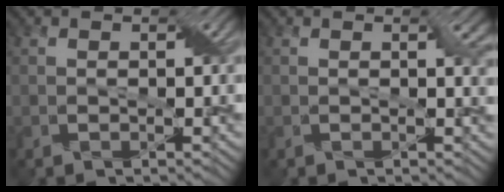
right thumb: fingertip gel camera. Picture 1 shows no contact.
{"total": 2.4, "force": [0.4, 1.2, 2.0], "torque": [-0.022, -0.002, 0.004]}